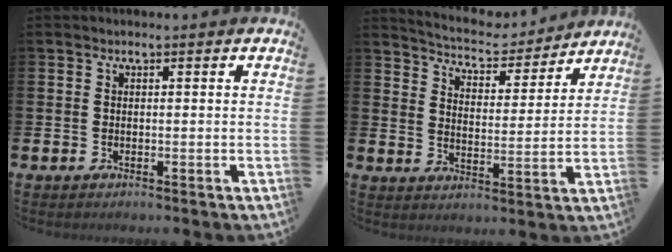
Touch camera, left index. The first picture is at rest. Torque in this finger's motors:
{"motor_torque": [1.04, -1.10, 0.43, 0.06]}